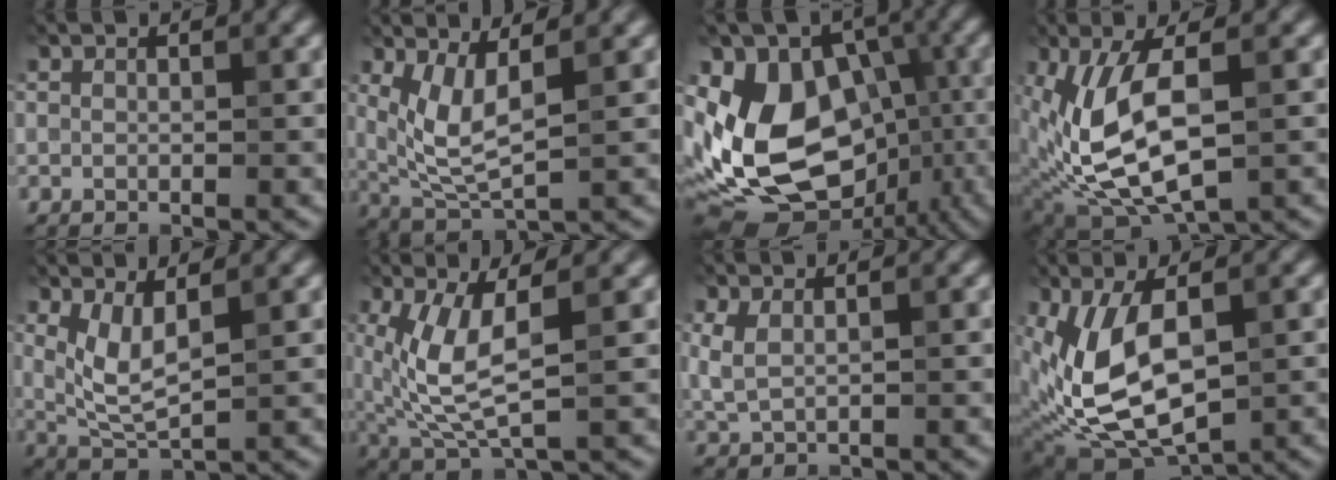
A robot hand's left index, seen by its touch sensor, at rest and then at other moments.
{"total": 3.8, "force": [0.9, 1.2, 3.5], "torque": [-0.088, -0.009, 0.038]}
{"total": 14.3, "force": [-2.7, 10.7, 9.1], "torque": [-0.162, -0.004, -0.031]}
{"total": 8.8, "force": [0.4, 3.6, 8.0], "torque": [-0.184, -0.001, 0.021]}
{"total": 3.0, "force": [0.9, 0.8, 2.7], "torque": [-0.069, -0.007, 0.034]}
{"total": 5.8, "force": [0.7, 1.8, 5.4], "torque": [-0.142, -0.012, 0.035]}
{"total": 1.6, "force": [0.5, 0.7, 1.4], "torque": [-0.042, 0.002, 0.023]}
{"total": 8.1, "force": [0.1, 4.2, 6.9], "torque": [-0.165, -0.010, 0.018]}